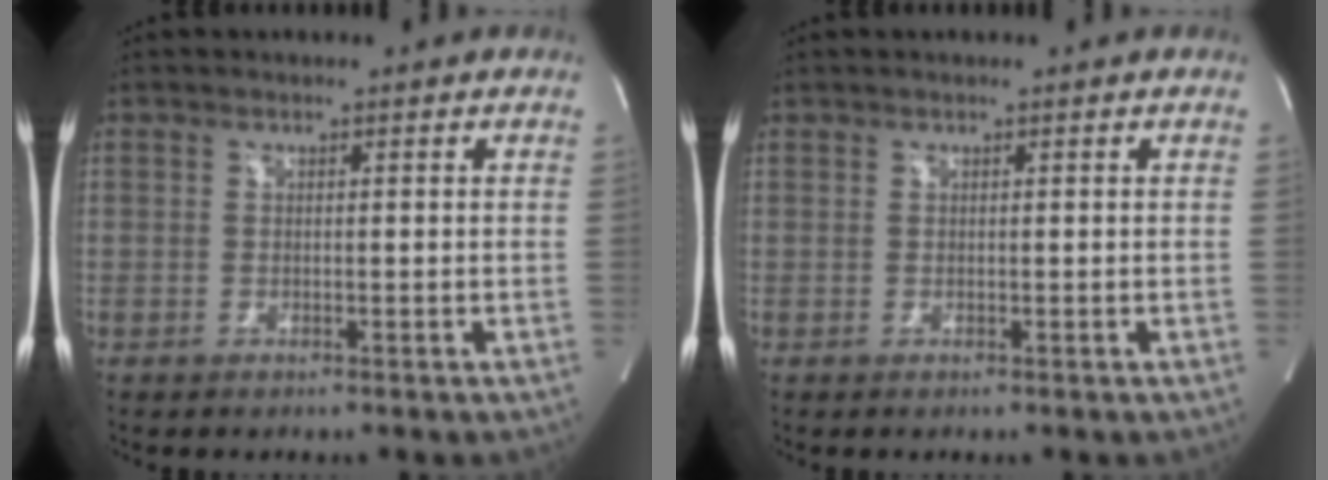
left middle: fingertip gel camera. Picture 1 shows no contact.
{"total": 0.0}